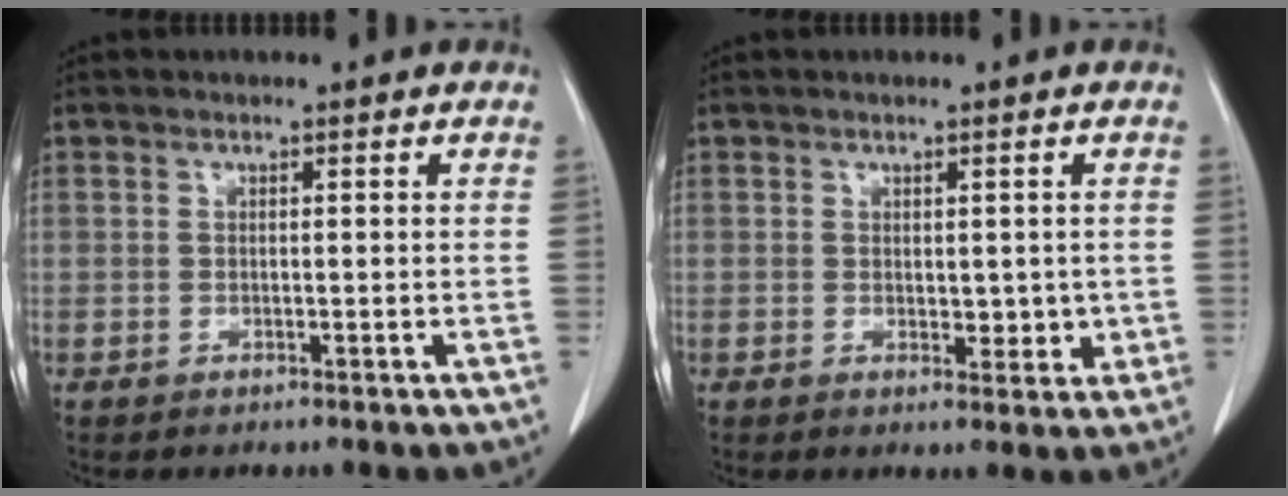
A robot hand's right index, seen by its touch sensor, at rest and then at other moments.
{"total": 3.0, "force": [0.1, 1.9, 2.3], "torque": [-0.022, -0.006, 0.008]}